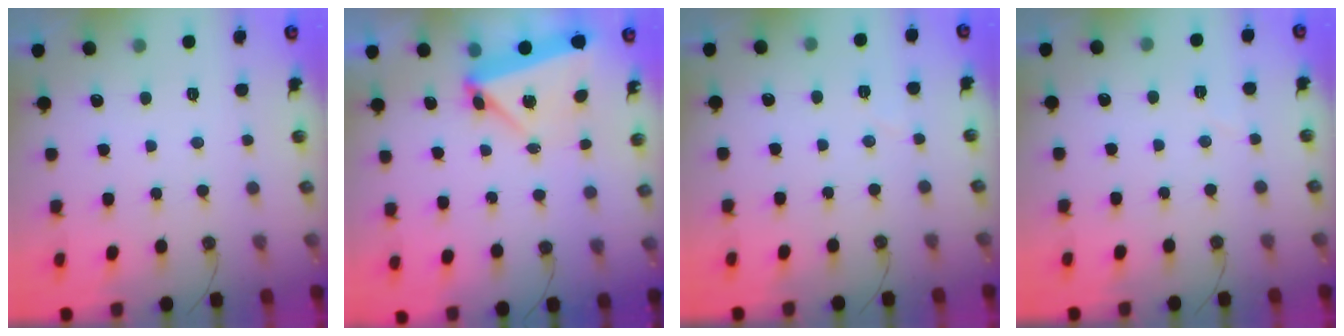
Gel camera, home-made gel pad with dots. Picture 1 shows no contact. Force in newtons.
{"total": 5.6, "press": 5.5, "slide": 0.8}
{"total": 3.7, "press": 3.1, "slide": 2.1}
{"total": 2.7, "press": 2.5, "slide": 1.1}